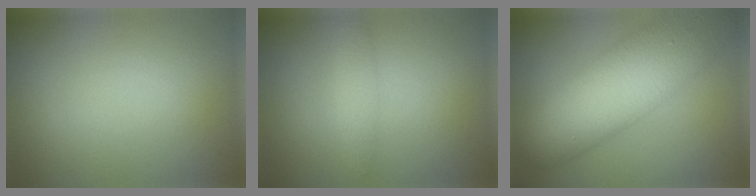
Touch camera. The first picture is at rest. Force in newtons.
{"total": 1.5, "press": 1.5, "slide": 0.0}
{"total": 11.7, "press": 11.7, "slide": 0.5}